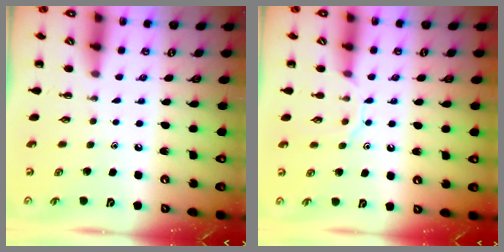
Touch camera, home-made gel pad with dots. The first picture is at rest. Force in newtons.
{"total": 8.5, "press": 8.4, "slide": 0.6}